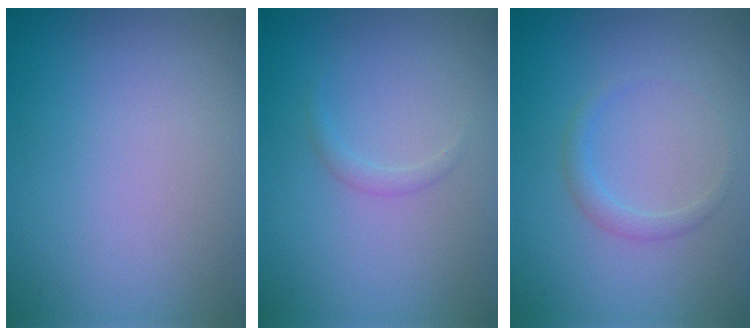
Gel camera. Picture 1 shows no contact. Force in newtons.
{"total": 0.8, "press": 0.8, "slide": 0.1}
{"total": 1.2, "press": 1.2, "slide": 0.1}